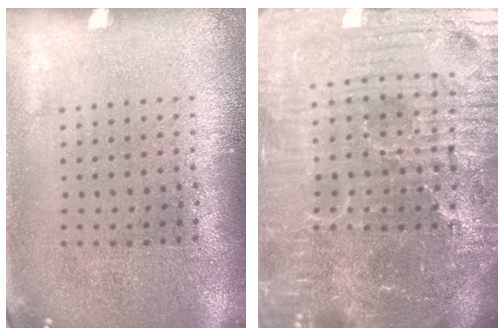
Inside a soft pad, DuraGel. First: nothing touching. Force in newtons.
{"total": 6.8, "press": 6.2, "slide": 2.8}